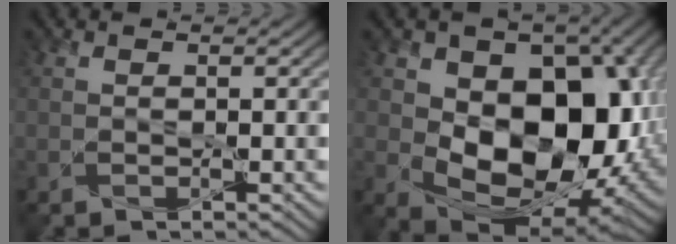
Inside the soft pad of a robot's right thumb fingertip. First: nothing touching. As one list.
[{"total": 14.3, "force": [-0.2, 9.9, 10.4], "torque": [-0.143, -0.031, 0.005]}]